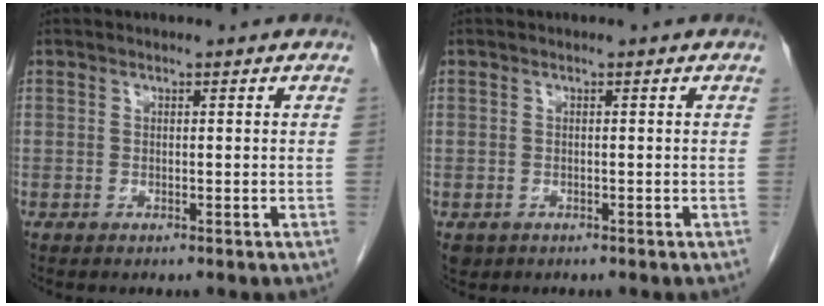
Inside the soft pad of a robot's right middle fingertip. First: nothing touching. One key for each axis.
{"total": 1.5, "fx": -0.7, "fy": 1.2, "fz": 0.5, "tx": -0.014, "ty": 0.000, "tz": -0.005}